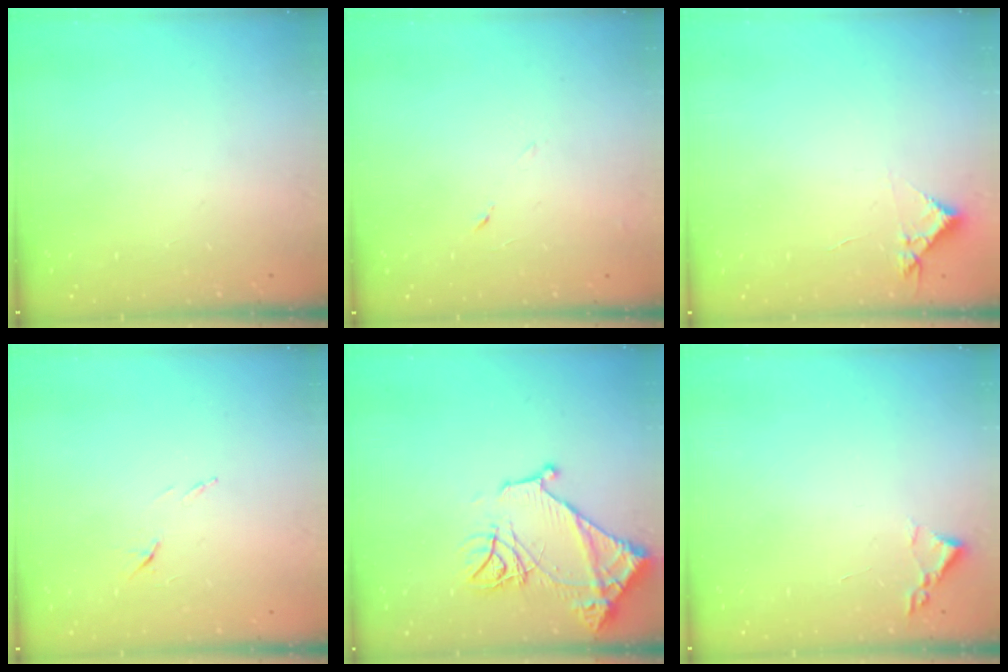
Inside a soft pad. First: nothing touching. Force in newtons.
{"total": 5.3, "press": 5.3, "slide": 0.6}
{"total": 4.1, "press": 4.1, "slide": 0.5}
{"total": 6.8, "press": 6.8, "slide": 0.8}
{"total": 13.5, "press": 13.4, "slide": 1.3}
{"total": 1.8, "press": 1.8, "slide": 0.3}